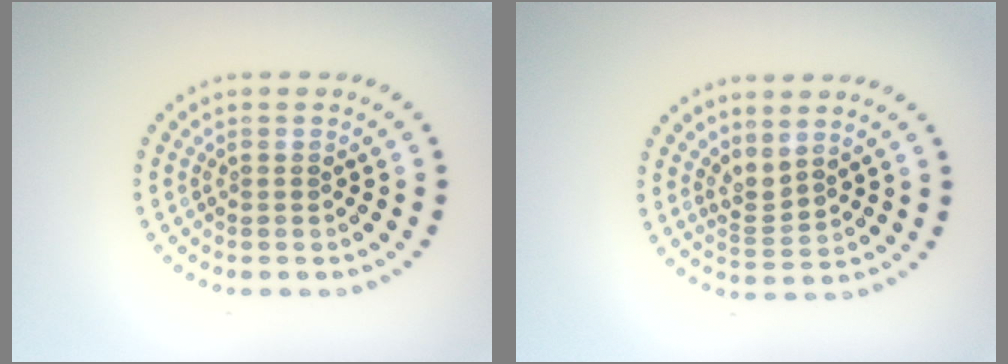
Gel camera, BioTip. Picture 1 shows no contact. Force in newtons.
{"total": 2.0, "press": 1.4, "slide": 1.5}